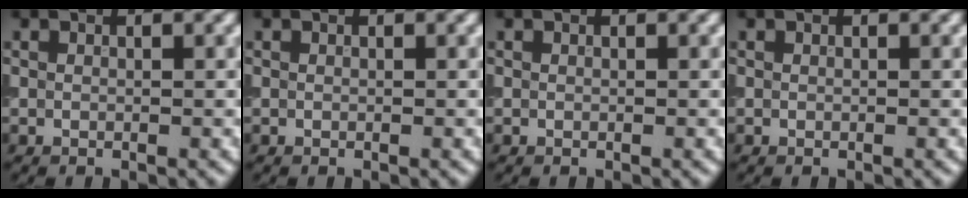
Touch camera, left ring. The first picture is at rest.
{"total": 0.0}
{"total": 0.0}
{"total": 0.0}